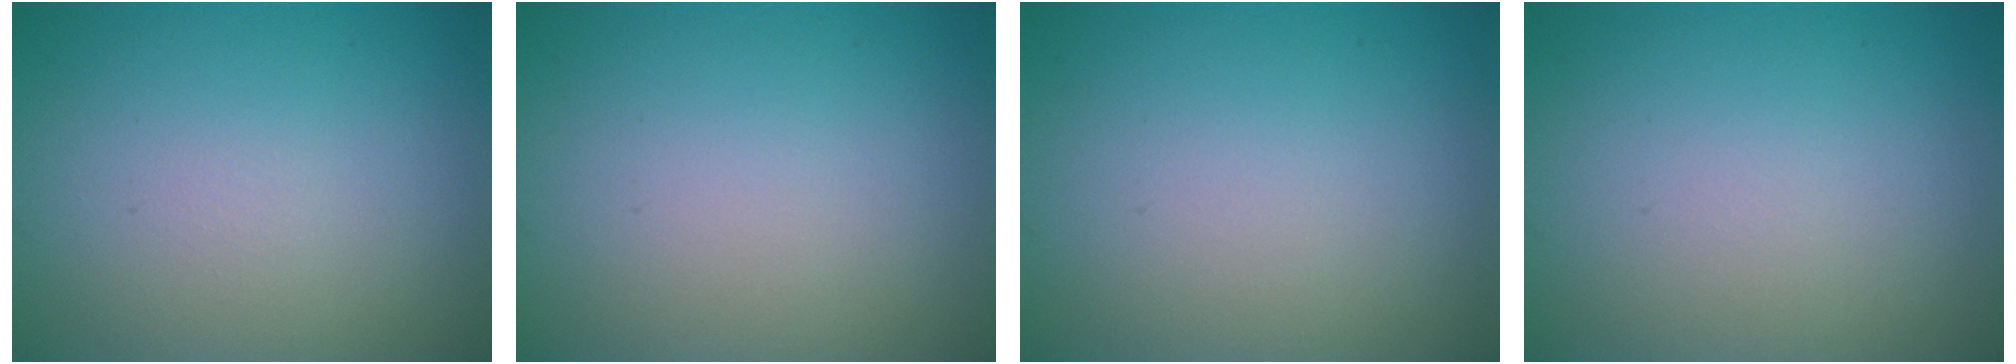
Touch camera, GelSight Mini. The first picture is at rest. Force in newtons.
{"total": 0.0}
{"total": 0.0}
{"total": 0.0}